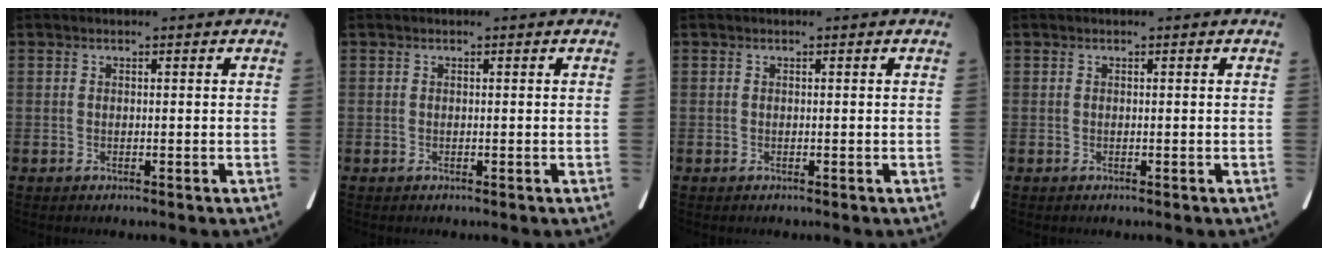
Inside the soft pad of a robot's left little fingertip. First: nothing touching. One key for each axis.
{"total": 0.0}
{"total": 0.0}
{"total": 0.0}